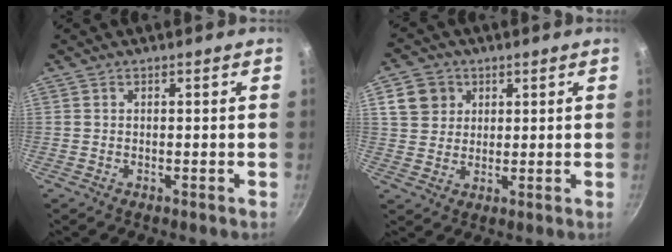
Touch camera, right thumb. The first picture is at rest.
{"total": 6.7, "force": [2.5, 5.8, 2.2], "torque": [-0.010, 0.006, 0.045]}